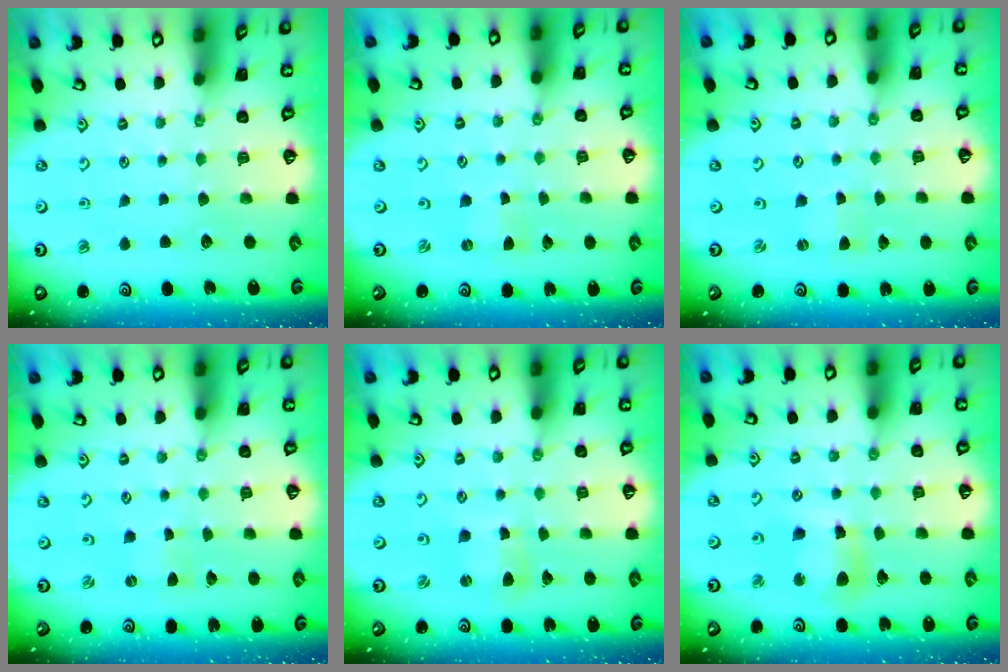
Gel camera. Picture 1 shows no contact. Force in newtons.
{"total": 0.0}
{"total": 1.4, "press": 1.4, "slide": 0.2}
{"total": 0.0}
{"total": 2.9, "press": 2.9, "slide": 0.3}
{"total": 10.0, "press": 9.9, "slide": 1.2}